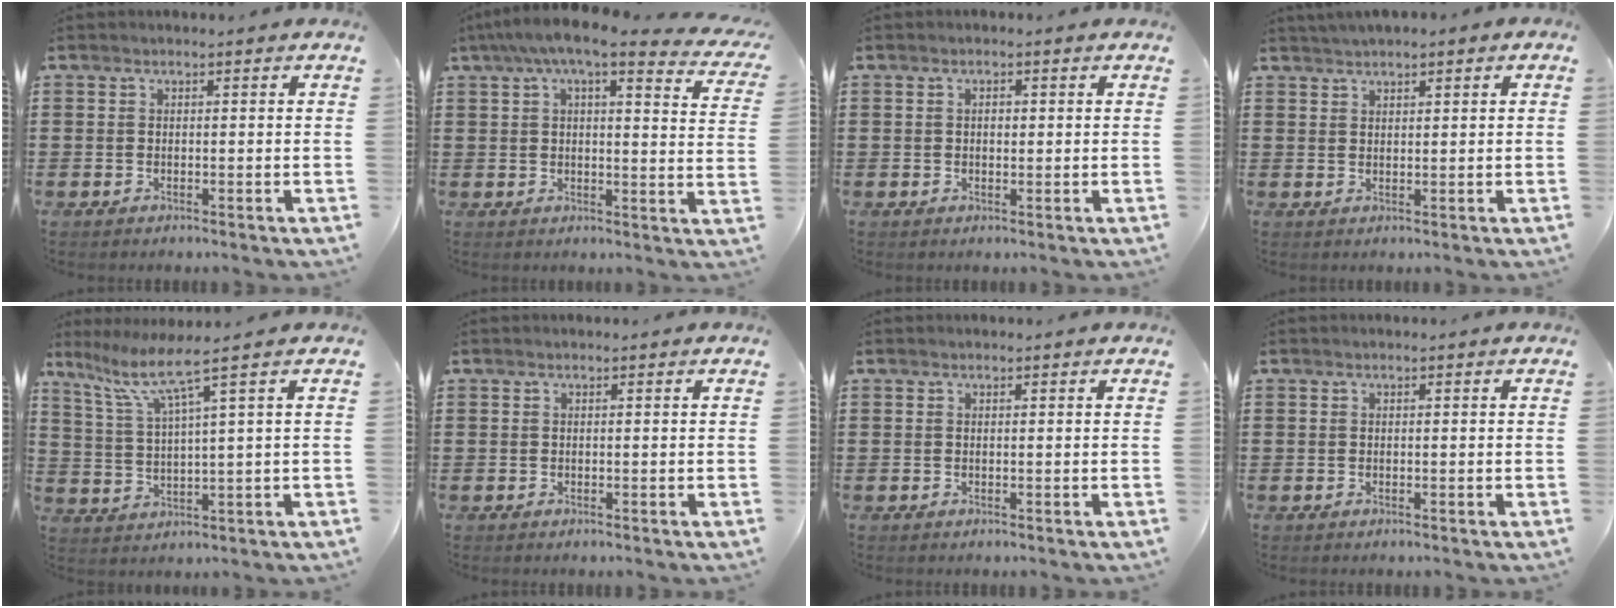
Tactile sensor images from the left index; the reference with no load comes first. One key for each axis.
{"total": 6.9, "fx": 5.5, "fy": 0.5, "fz": 4.3, "tx": -0.096, "ty": -0.021, "tz": 0.090}
{"total": 1.3, "fx": 0.3, "fy": 0.6, "fz": 1.1, "tx": -0.023, "ty": 0.005, "tz": 0.005}
{"total": 1.5, "fx": 1.4, "fy": 0.3, "fz": 0.4, "tx": -0.010, "ty": 0.004, "tz": 0.028}
{"total": 6.6, "fx": 3.7, "fy": -0.1, "fz": 5.5, "tx": -0.123, "ty": -0.014, "tz": 0.059}
{"total": 0.0}
{"total": 0.0}
{"total": 0.0}